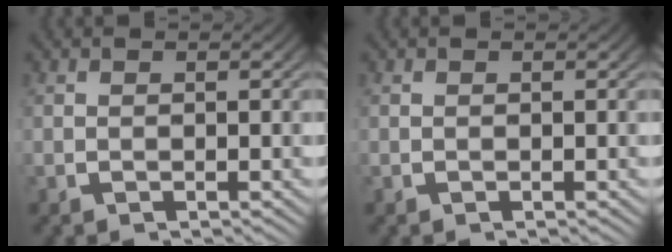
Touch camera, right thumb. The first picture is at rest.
{"total": 0.0}